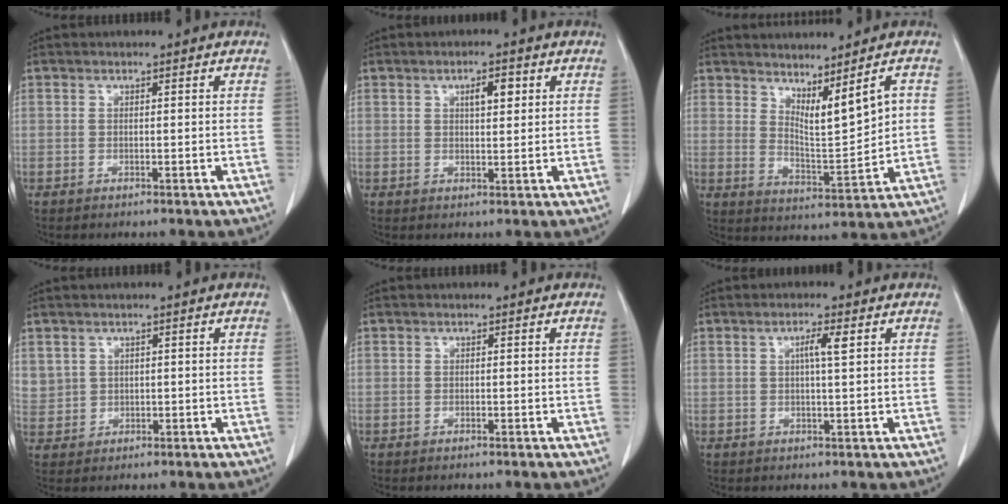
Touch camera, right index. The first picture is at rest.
{"total": 3.3, "force": [1.3, 1.1, 2.9], "torque": [-0.046, 0.002, 0.021]}
{"total": 6.5, "force": [3.4, 0.6, 5.5], "torque": [-0.093, -0.019, 0.071]}
{"total": 4.0, "force": [1.6, 3.6, 0.6], "torque": [-0.011, 0.009, 0.043]}
{"total": 0.0}
{"total": 2.6, "force": [0.8, -0.1, 2.5], "torque": [-0.047, 0.002, 0.013]}